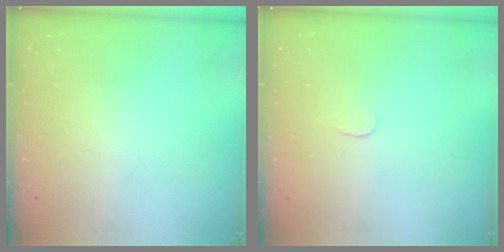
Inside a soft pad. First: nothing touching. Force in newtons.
{"total": 3.0, "press": 3.0, "slide": 0.2}